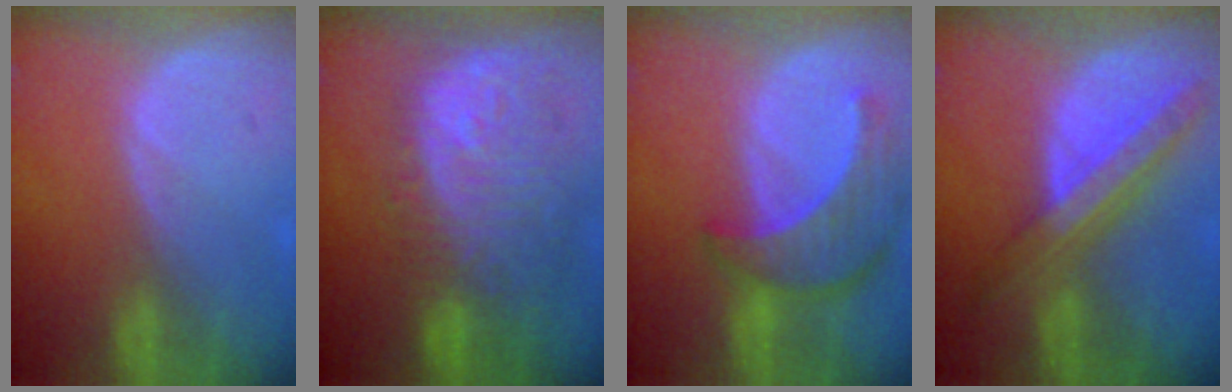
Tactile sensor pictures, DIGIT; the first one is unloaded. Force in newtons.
{"total": 12.1, "press": 10.9, "slide": 5.4}
{"total": 8.8, "press": 8.0, "slide": 3.5}
{"total": 8.4, "press": 7.5, "slide": 3.8}